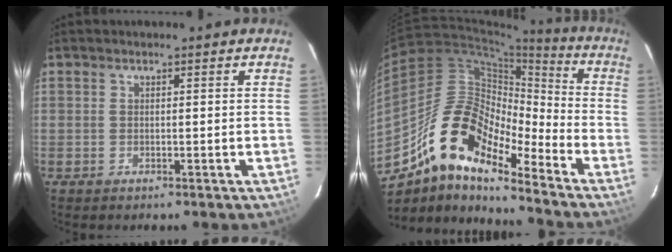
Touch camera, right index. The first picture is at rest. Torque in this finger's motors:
{"motor_torque": [0.98, -0.99, 0.19, -0.13]}